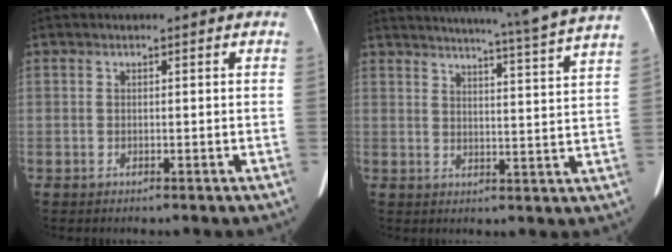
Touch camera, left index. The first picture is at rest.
{"total": 20.4, "force": [18.3, -2.3, 8.5], "torque": [-0.140, -0.059, 0.222]}